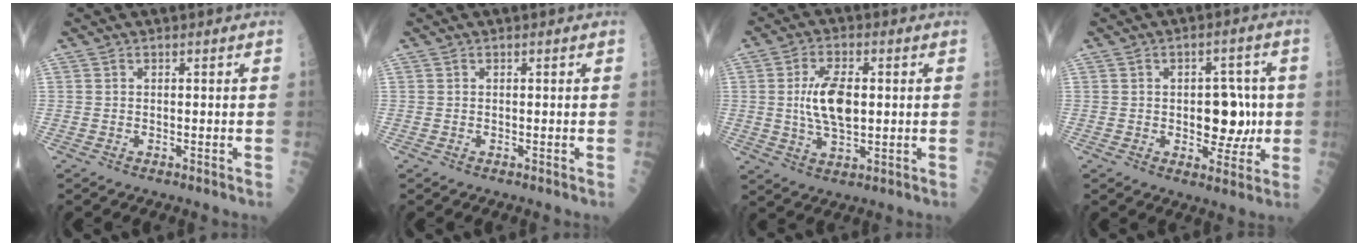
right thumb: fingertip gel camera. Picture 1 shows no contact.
{"total": 0.0}
{"total": 9.6, "force": [0.8, 4.5, 8.5], "torque": [-0.152, -0.002, 0.017]}
{"total": 9.0, "force": [-0.2, 5.6, 7.1], "torque": [-0.047, 0.008, 0.001]}